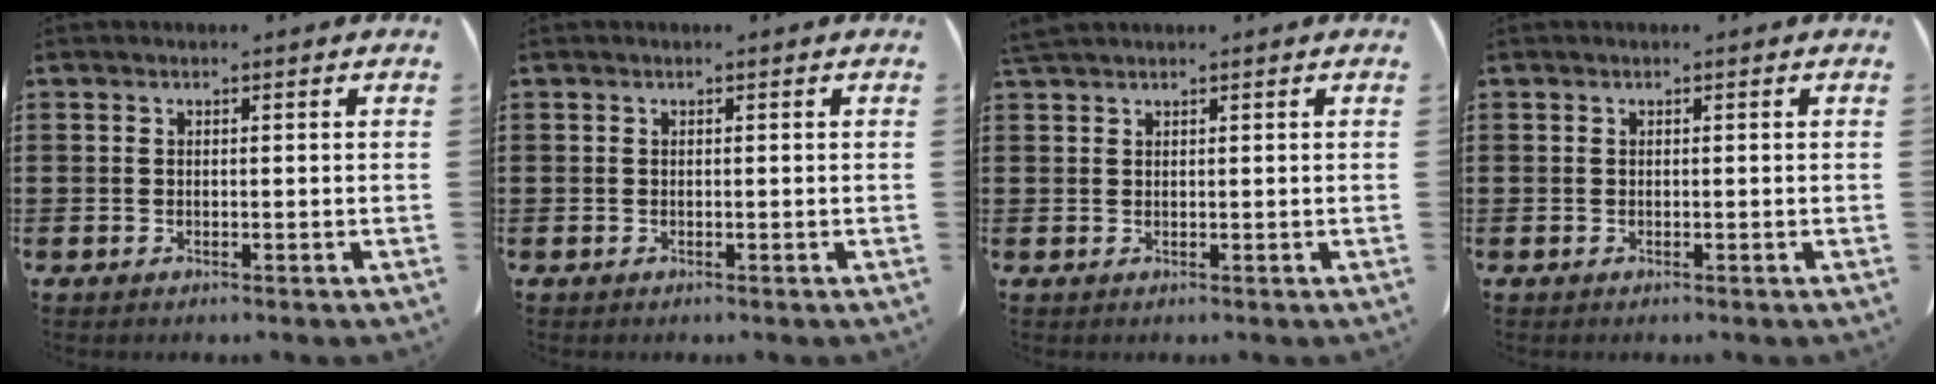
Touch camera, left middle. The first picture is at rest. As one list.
[{"total": 0.0}, {"total": 1.5, "force": [1.4, 0.1, 0.7], "torque": [-0.017, -0.001, 0.027]}, {"total": 0.0}]